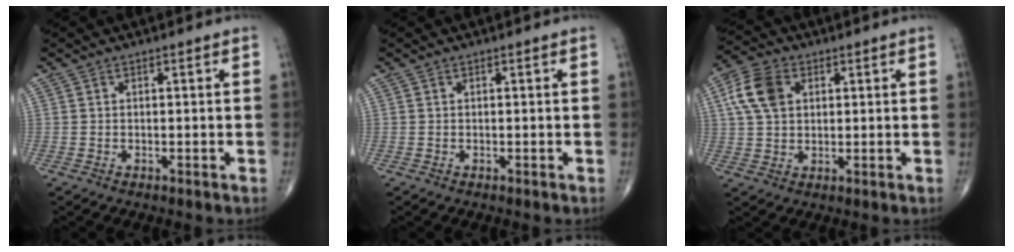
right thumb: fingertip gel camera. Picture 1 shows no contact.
{"total": 0.0}
{"total": 8.7, "force": [2.5, 5.9, 5.9], "torque": [-0.115, 0.008, 0.044]}